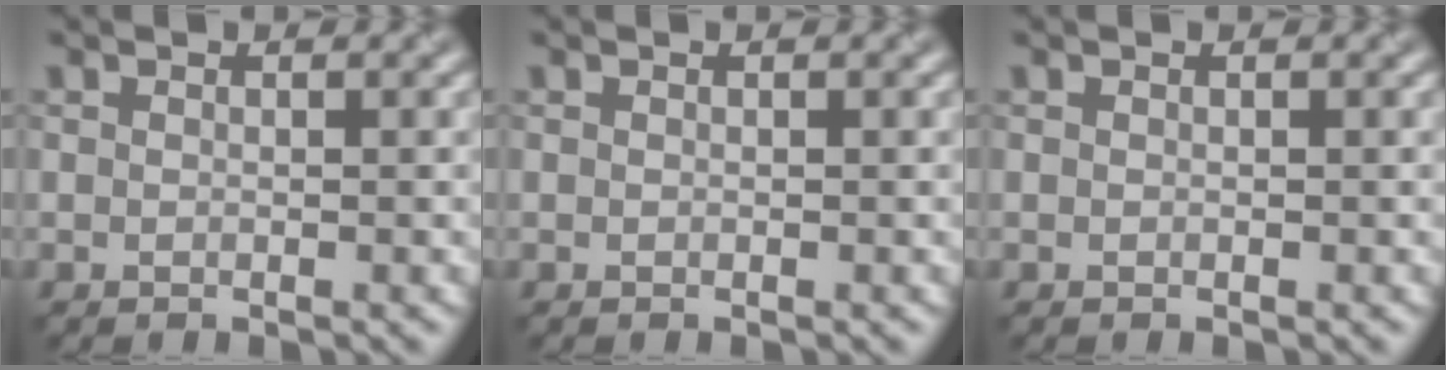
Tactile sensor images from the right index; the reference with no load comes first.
{"total": 0.0}
{"total": 0.0}